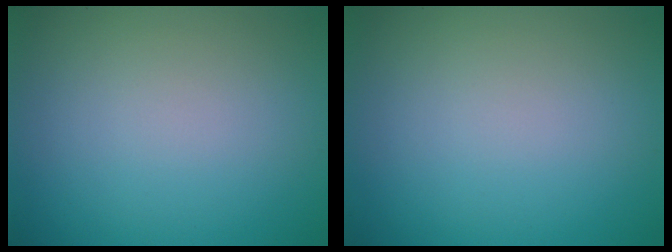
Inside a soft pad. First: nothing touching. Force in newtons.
{"total": 0.0}